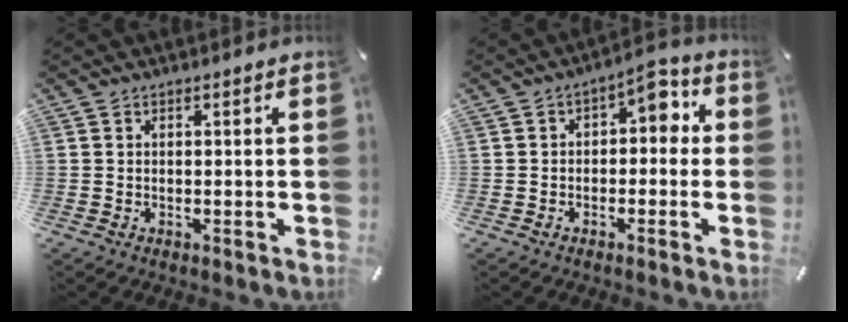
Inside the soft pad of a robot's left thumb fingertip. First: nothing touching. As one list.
[{"total": 4.7, "force": [0.5, 3.2, 3.4], "torque": [-0.049, -0.005, -0.003]}]